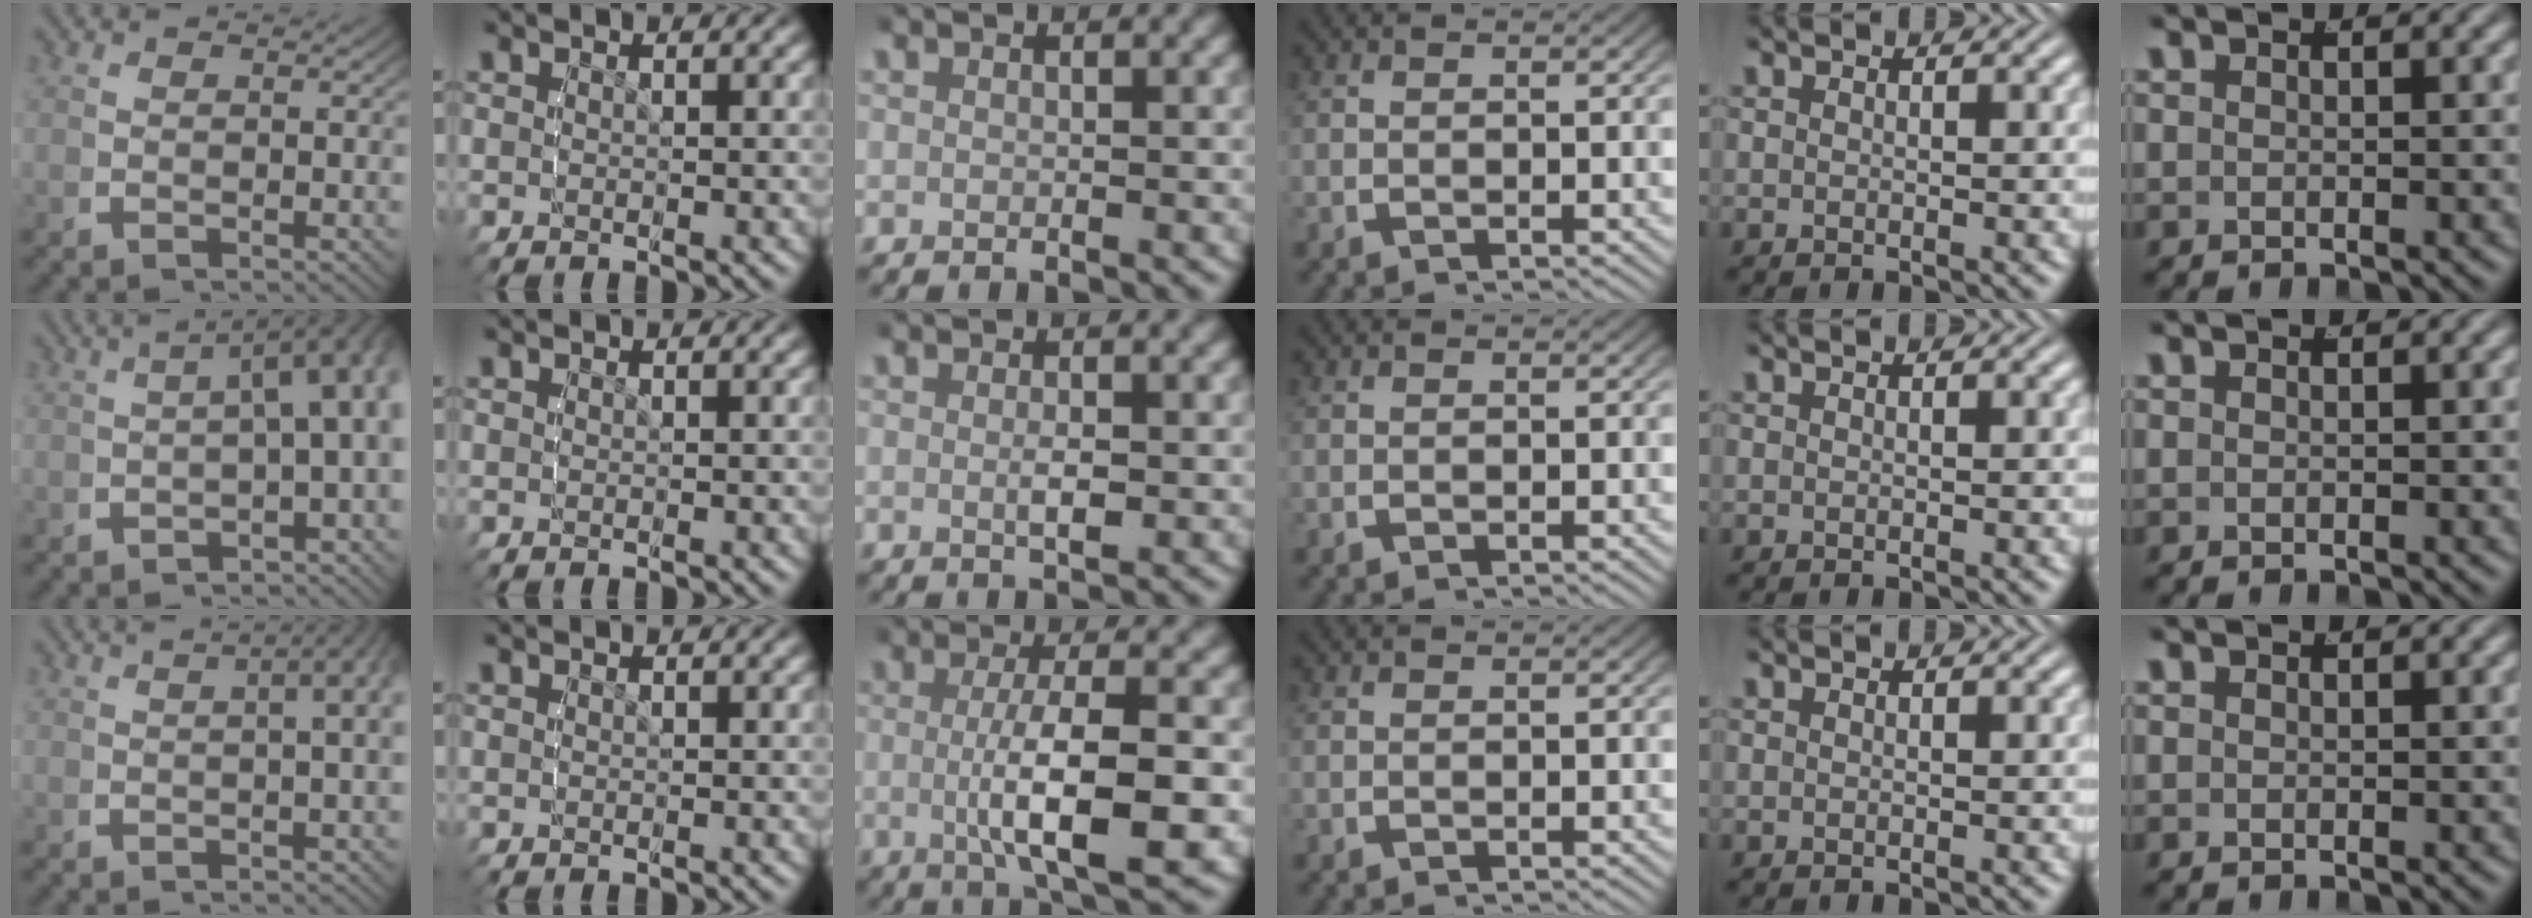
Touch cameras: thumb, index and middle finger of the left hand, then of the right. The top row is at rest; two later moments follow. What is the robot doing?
{"motion": "lift_and_place", "object": "cubes"}